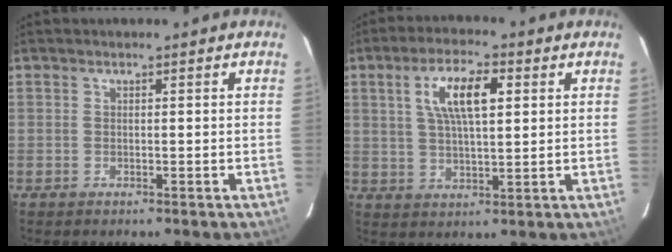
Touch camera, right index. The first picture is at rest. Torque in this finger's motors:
{"motor_torque": [0.56, -0.01, 0.44, 0.13]}